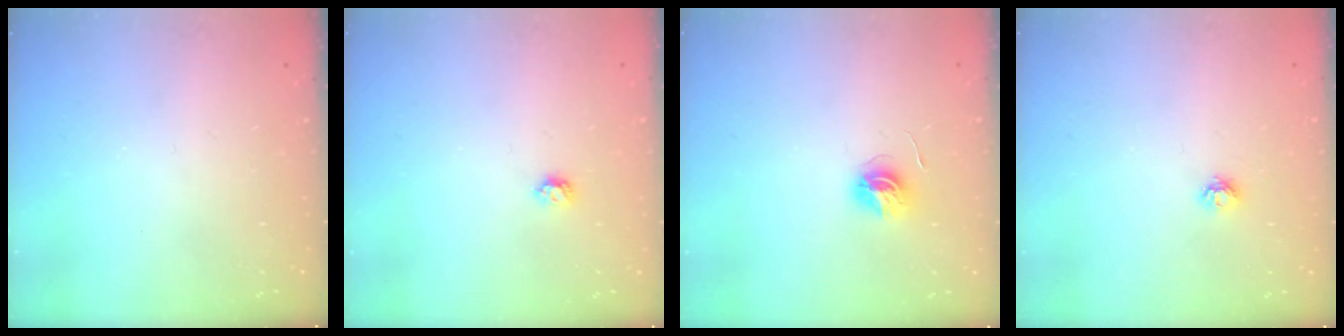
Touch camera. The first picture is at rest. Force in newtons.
{"total": 3.9, "press": 3.9, "slide": 0.6}
{"total": 5.6, "press": 5.6, "slide": 0.6}
{"total": 5.3, "press": 5.2, "slide": 0.5}